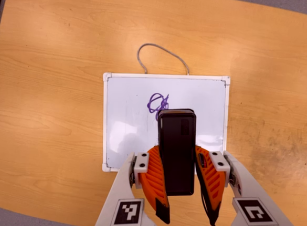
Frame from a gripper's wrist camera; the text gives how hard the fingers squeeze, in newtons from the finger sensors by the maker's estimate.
{"total": 8.2, "left": 6.3, "right": 10.1}